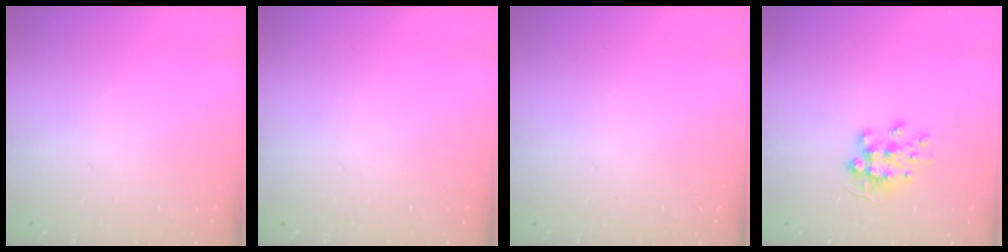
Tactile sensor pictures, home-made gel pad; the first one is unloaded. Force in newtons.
{"total": 0.0}
{"total": 0.0}
{"total": 9.4, "press": 9.4, "slide": 0.6}